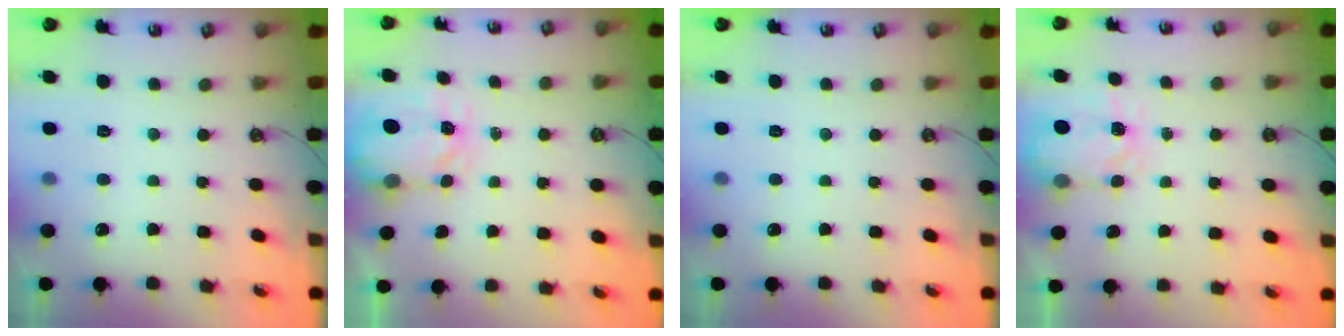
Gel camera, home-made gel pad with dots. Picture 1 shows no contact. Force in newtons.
{"total": 3.5, "press": 3.5, "slide": 0.4}
{"total": 0.0}
{"total": 3.9, "press": 3.9, "slide": 0.6}